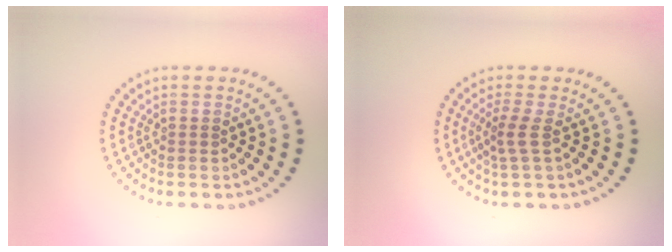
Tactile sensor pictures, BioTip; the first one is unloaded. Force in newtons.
{"total": 1.9, "press": 1.3, "slide": 1.5}